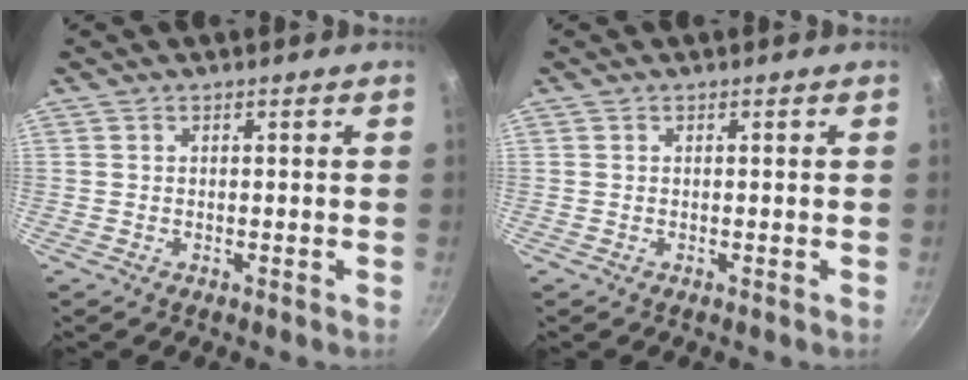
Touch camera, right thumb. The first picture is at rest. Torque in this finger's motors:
{"motor_torque": [0.00, 0.00, 0.15, -0.15, 0.05]}